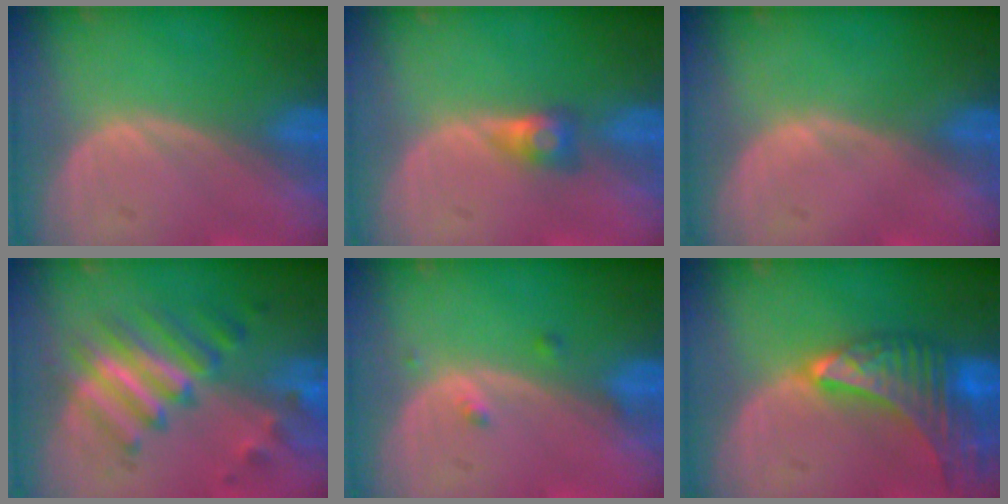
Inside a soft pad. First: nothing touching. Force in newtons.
{"total": 2.6, "press": 2.3, "slide": 1.0}
{"total": 0.0}
{"total": 8.5, "press": 8.2, "slide": 2.0}
{"total": 1.3, "press": 1.3, "slide": 0.0}
{"total": 9.6, "press": 8.5, "slide": 4.4}